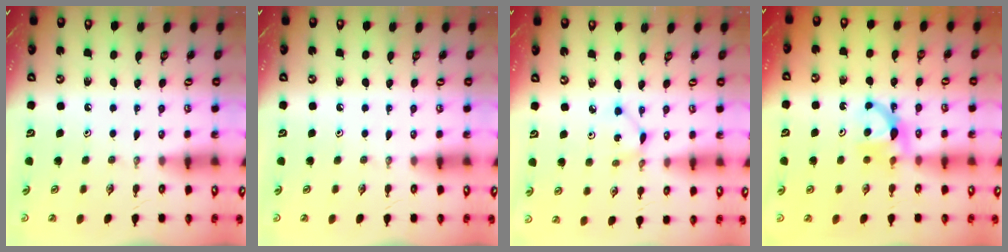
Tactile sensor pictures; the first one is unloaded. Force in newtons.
{"total": 0.0}
{"total": 1.7, "press": 1.7, "slide": 0.1}
{"total": 7.1, "press": 7.1, "slide": 0.3}